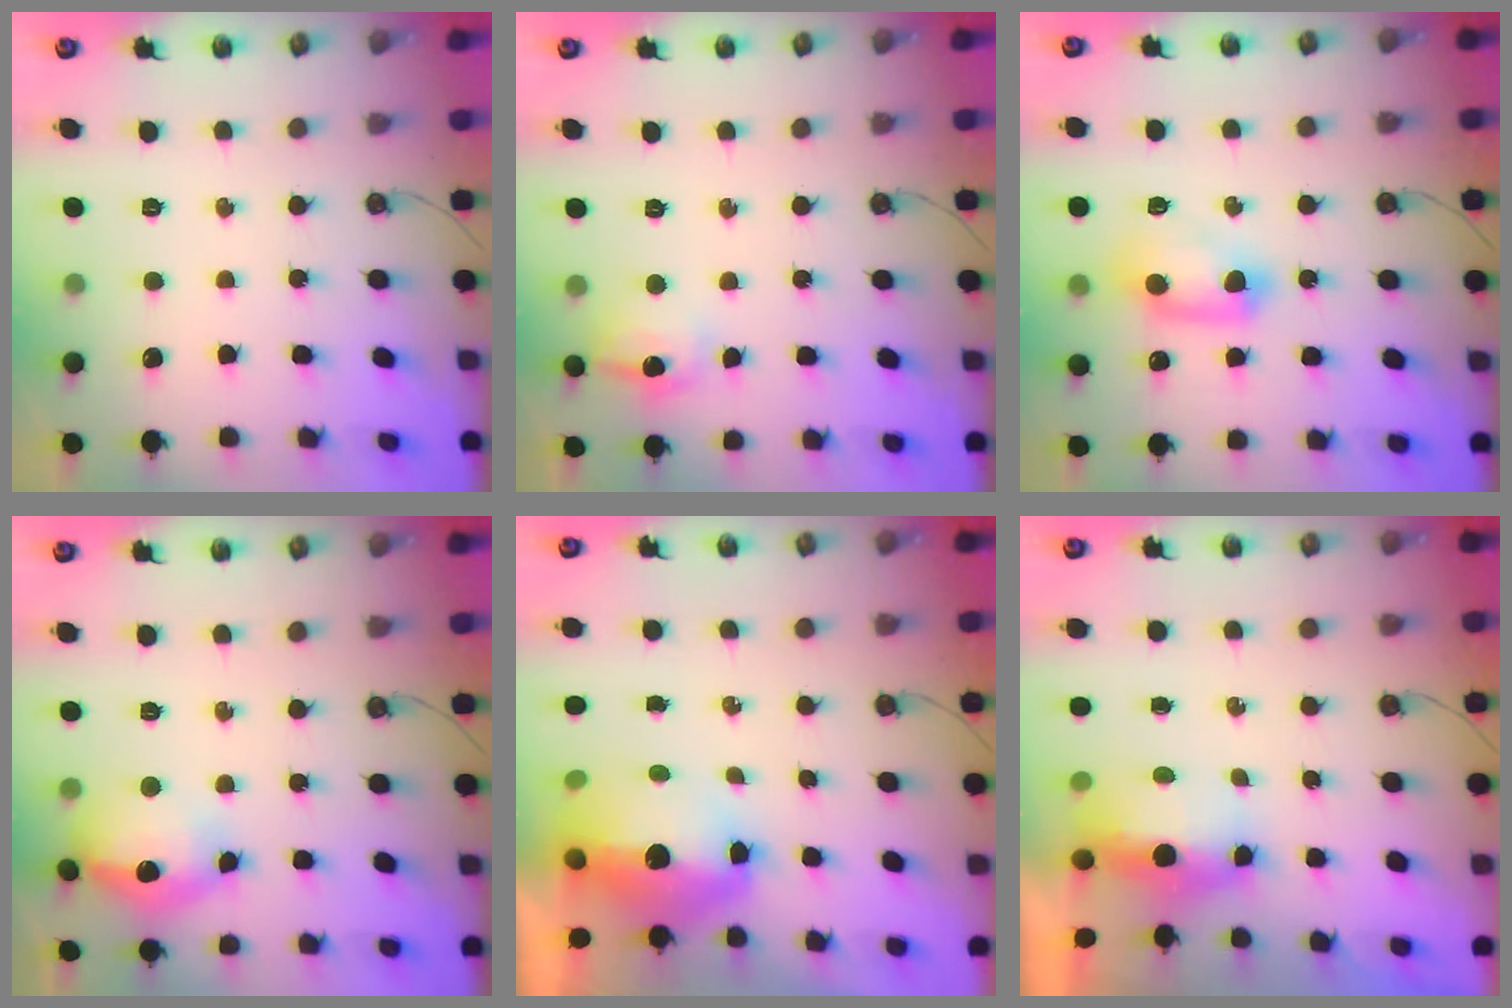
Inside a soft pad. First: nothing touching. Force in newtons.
{"total": 11.2, "press": 11.2, "slide": 1.0}
{"total": 10.9, "press": 10.4, "slide": 3.4}
{"total": 14.8, "press": 14.8, "slide": 1.4}
{"total": 13.0, "press": 12.9, "slide": 1.3}
{"total": 6.1, "press": 6.1, "slide": 0.2}